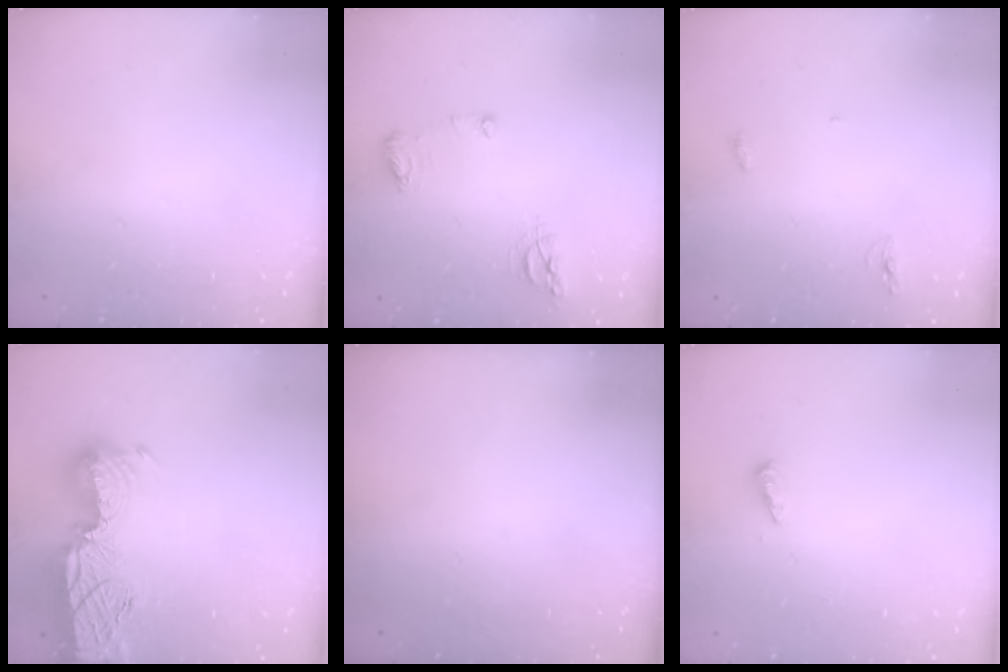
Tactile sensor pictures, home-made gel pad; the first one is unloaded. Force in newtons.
{"total": 8.1, "press": 8.1, "slide": 0.4}
{"total": 7.7, "press": 4.3, "slide": 6.3}
{"total": 17.8, "press": 17.8, "slide": 1.2}
{"total": 0.0}
{"total": 3.6, "press": 3.6, "slide": 0.4}